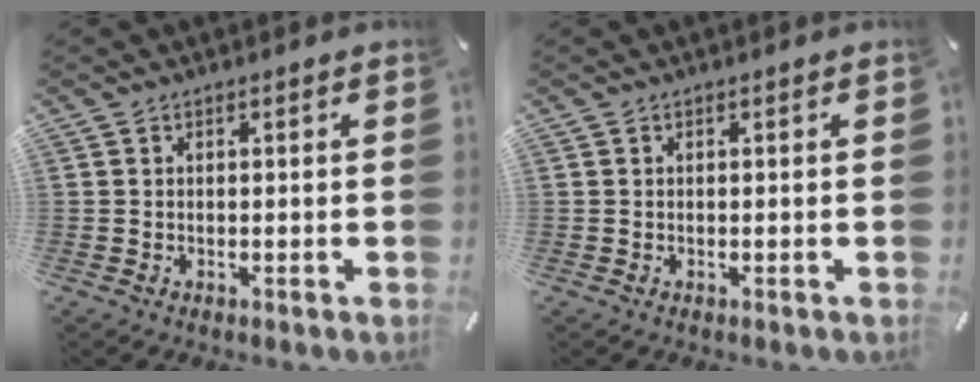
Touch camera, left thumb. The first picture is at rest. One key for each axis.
{"total": 0.0}